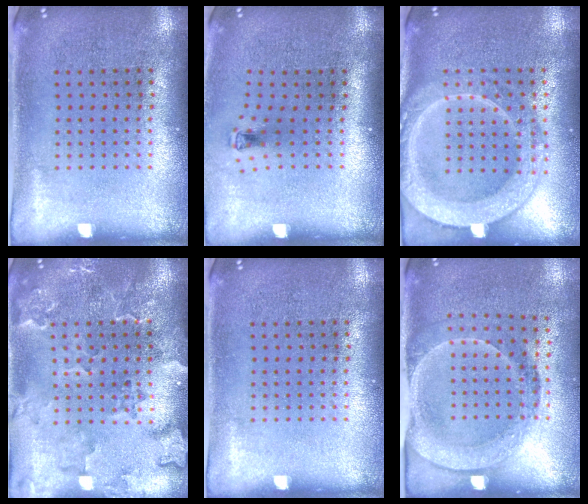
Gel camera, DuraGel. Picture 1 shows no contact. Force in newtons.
{"total": 0.6, "press": 0.3, "slide": 0.6}
{"total": 4.0, "press": 4.0, "slide": 0.5}
{"total": 2.3, "press": 2.1, "slide": 0.8}
{"total": 0.0}
{"total": 1.7, "press": 1.4, "slide": 1.1}